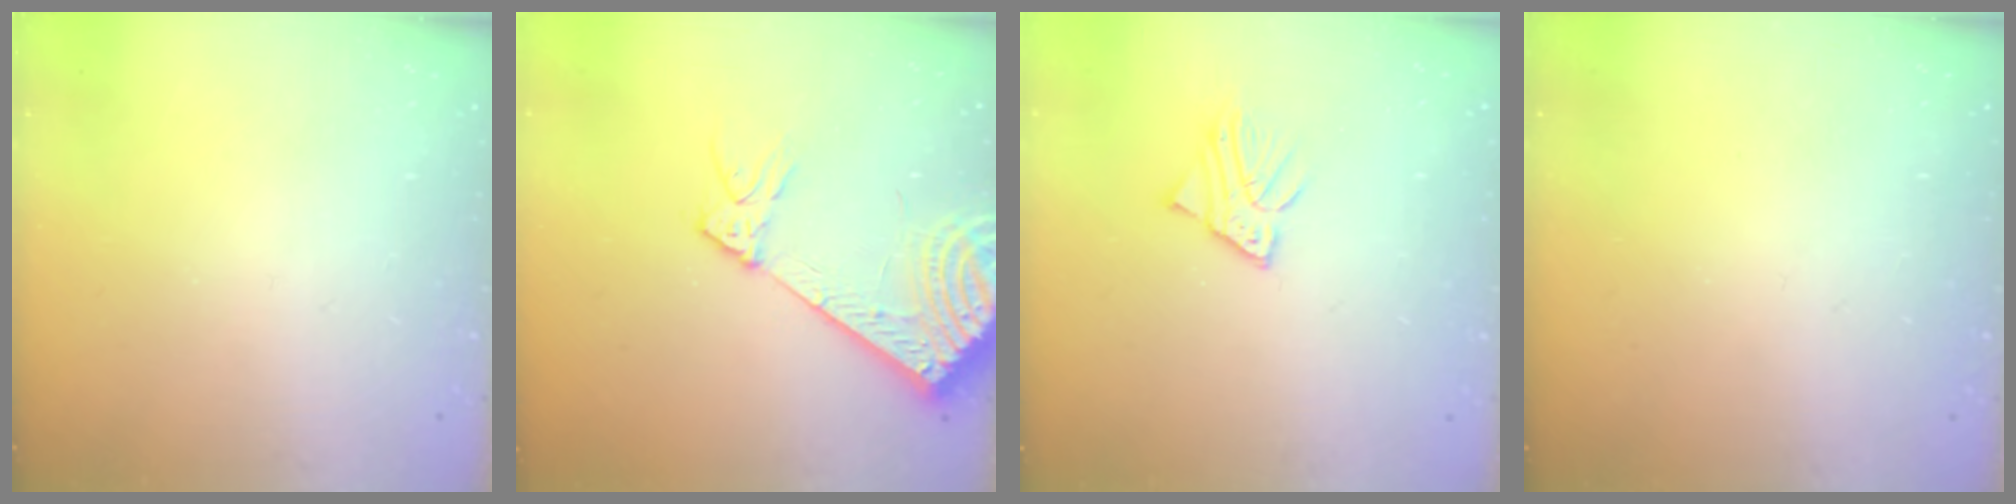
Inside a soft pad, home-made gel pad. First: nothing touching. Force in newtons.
{"total": 13.4, "press": 13.1, "slide": 2.9}
{"total": 4.3, "press": 4.2, "slide": 0.4}
{"total": 0.6, "press": 0.6, "slide": 0.0}